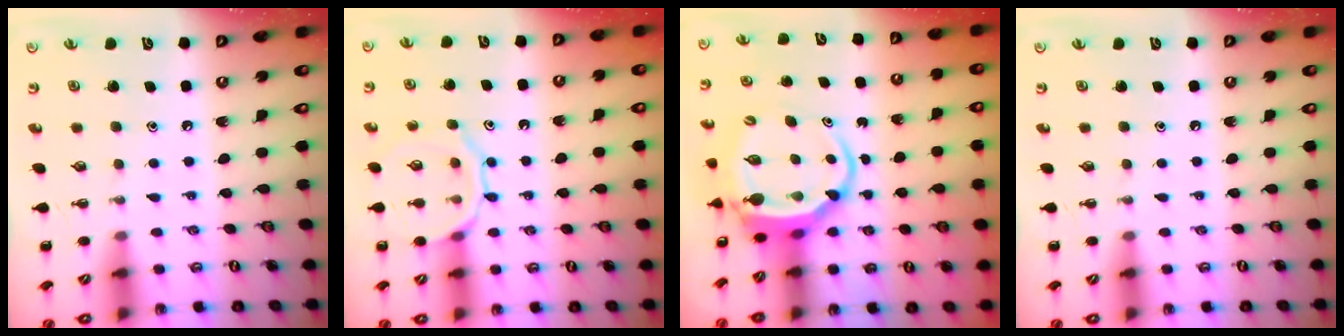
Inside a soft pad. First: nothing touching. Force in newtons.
{"total": 11.4, "press": 11.4, "slide": 0.8}
{"total": 5.9, "press": 5.8, "slide": 1.1}
{"total": 0.0}